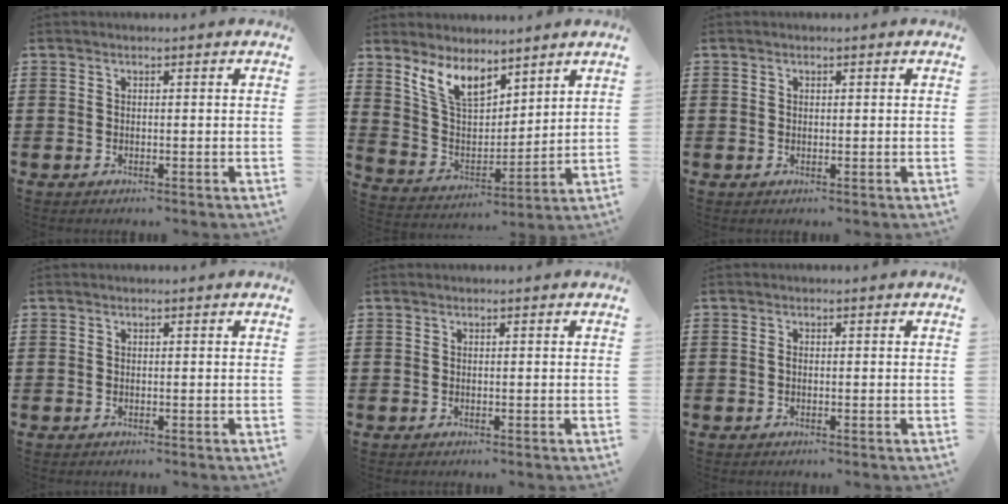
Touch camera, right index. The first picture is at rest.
{"total": 8.7, "force": [6.5, 3.6, 4.5], "torque": [-0.114, -0.016, 0.121]}
{"total": 0.5, "force": [0.2, 0.5, 0.1], "torque": [-0.003, 0.004, 0.004]}
{"total": 0.0}
{"total": 0.0}
{"total": 0.6, "force": [-0.1, 0.2, 0.6], "torque": [-0.015, -0.004, -0.001]}